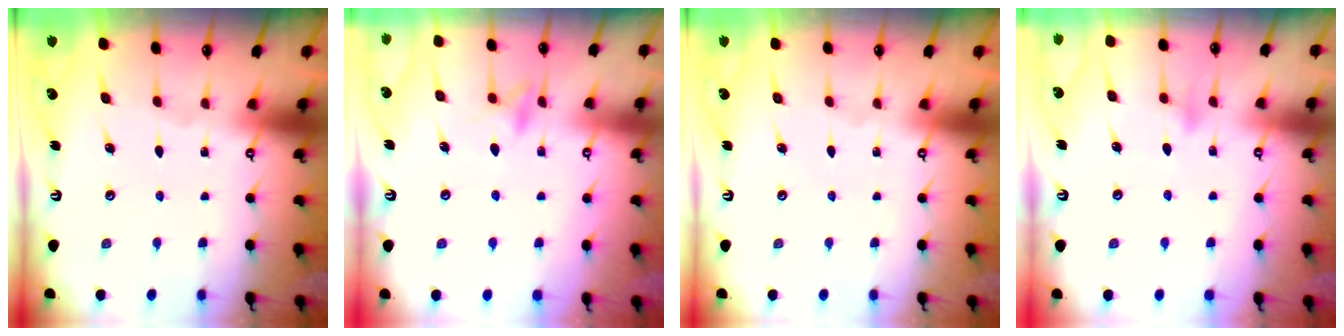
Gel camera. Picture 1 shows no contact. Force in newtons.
{"total": 9.9, "press": 9.9, "slide": 0.9}
{"total": 0.0}
{"total": 6.5, "press": 6.5, "slide": 0.6}